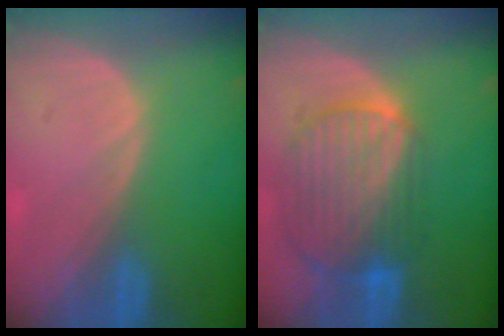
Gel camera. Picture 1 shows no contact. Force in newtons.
{"total": 10.3, "press": 8.6, "slide": 5.6}